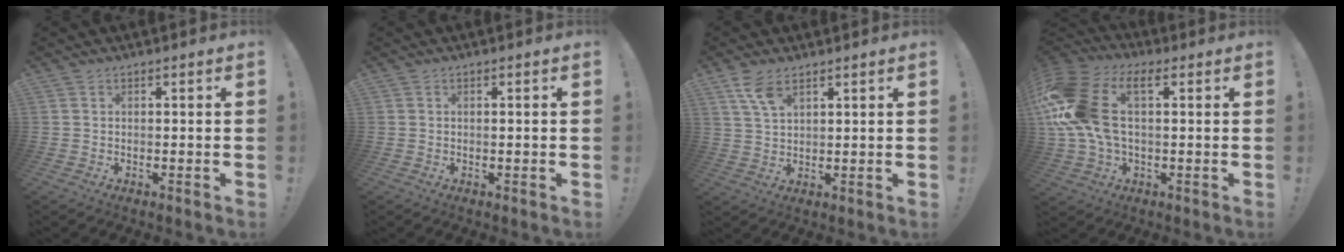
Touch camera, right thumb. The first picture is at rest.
{"total": 0.5, "force": [0.0, -0.2, 0.5], "torque": [-0.003, -0.003, -0.001]}
{"total": 6.5, "force": [4.1, 2.8, 4.2], "torque": [-0.074, -0.020, 0.077]}
{"total": 18.3, "force": [3.1, 10.9, 14.4], "torque": [-0.299, 0.007, 0.054]}